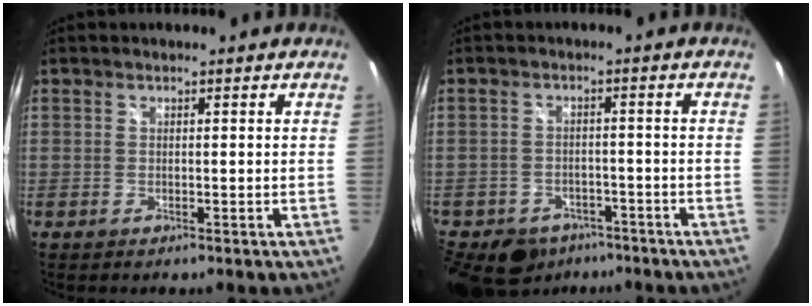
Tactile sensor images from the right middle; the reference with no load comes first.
{"total": 15.5, "force": [-9.9, 10.5, 5.7], "torque": [-0.168, 0.007, -0.130]}